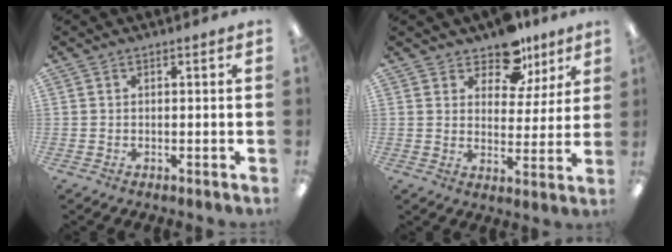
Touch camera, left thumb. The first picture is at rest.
{"total": 10.3, "force": [7.9, 5.7, 3.5], "torque": [-0.049, -0.052, 0.144]}